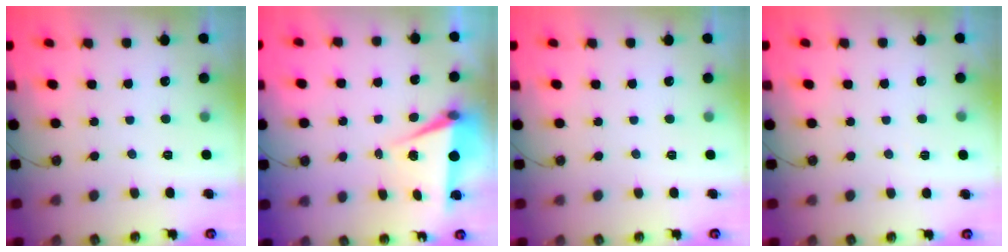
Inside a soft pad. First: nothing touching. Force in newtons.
{"total": 6.7, "press": 5.0, "slide": 4.4}
{"total": 0.0}
{"total": 2.2, "press": 1.9, "slide": 1.1}